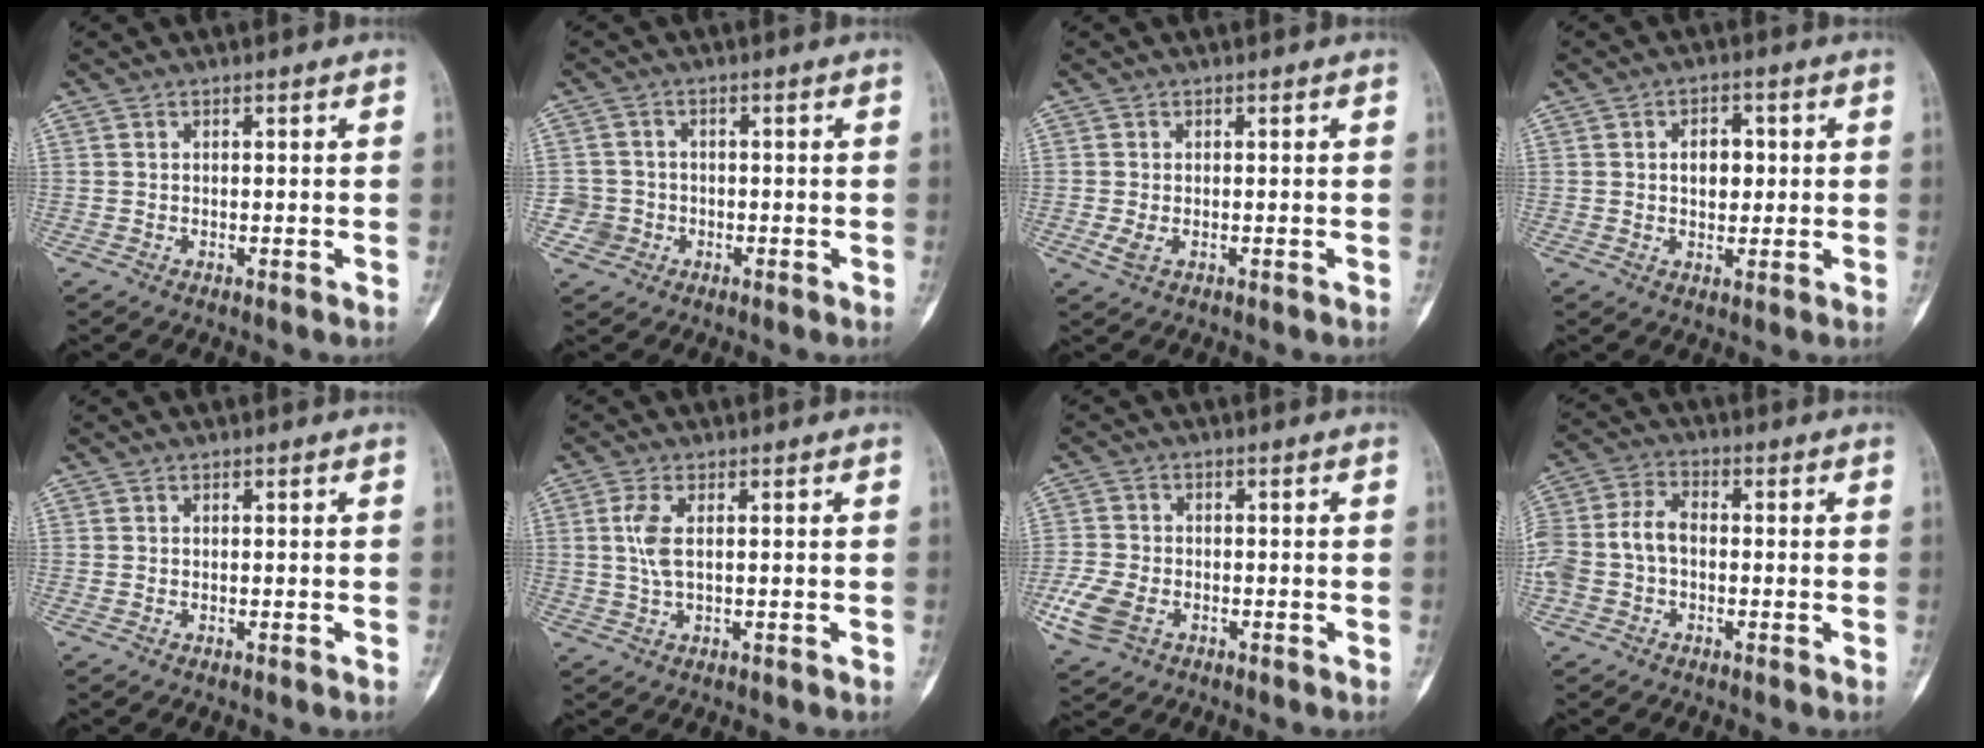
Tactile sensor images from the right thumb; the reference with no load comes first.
{"total": 3.5, "force": [-1.1, 3.3, -0.2], "torque": [0.023, 0.013, -0.024]}
{"total": 1.6, "force": [-0.5, 0.8, 1.3], "torque": [-0.035, -0.005, -0.011]}
{"total": 5.2, "force": [0.7, 3.4, 3.8], "torque": [-0.039, 0.003, 0.010]}
{"total": 0.0}
{"total": 4.2, "force": [0.6, 1.3, 3.9], "torque": [-0.105, 0.002, 0.012]}
{"total": 7.0, "force": [-2.9, 4.6, 4.4], "torque": [-0.105, 0.005, -0.055]}
{"total": 9.7, "force": [-1.3, 6.8, 6.8], "torque": [-0.148, 0.030, -0.033]}